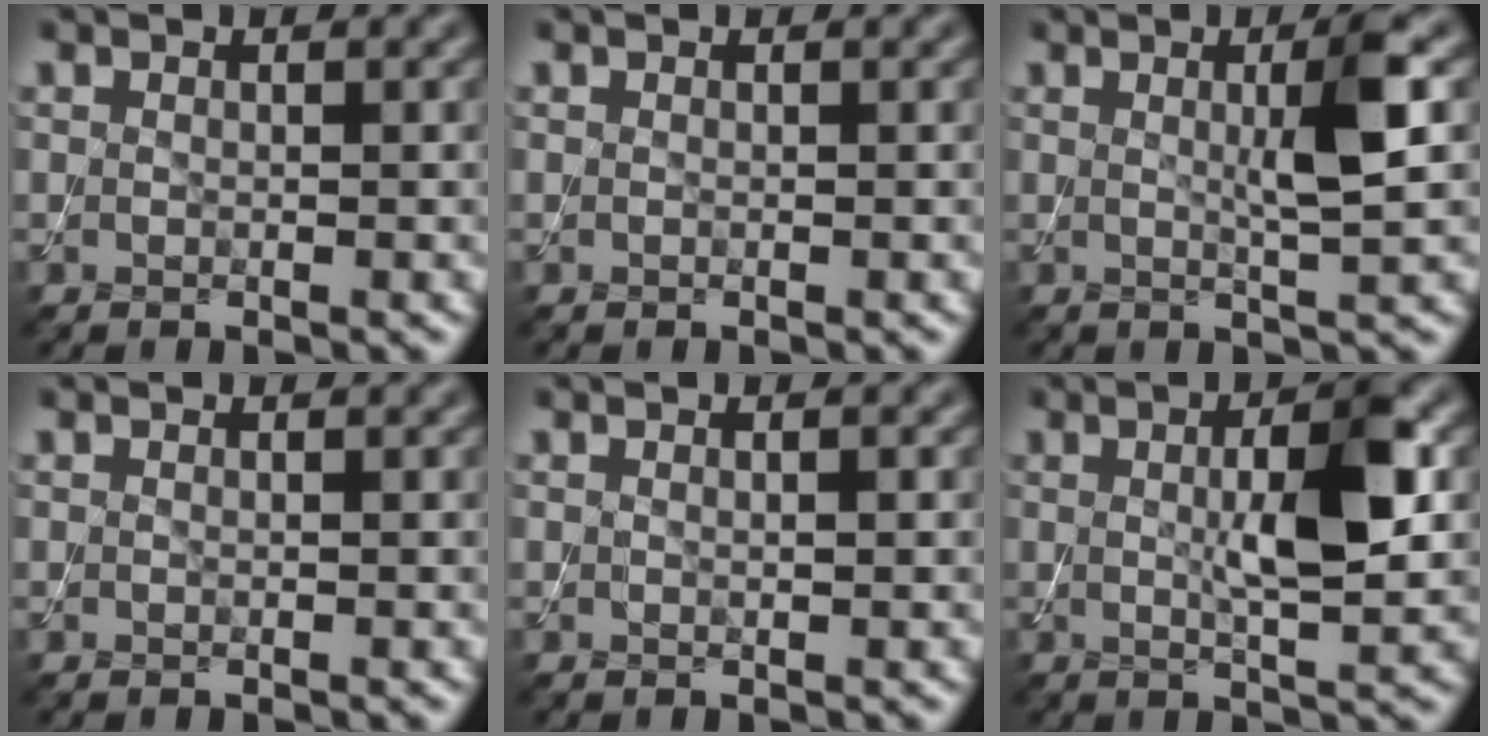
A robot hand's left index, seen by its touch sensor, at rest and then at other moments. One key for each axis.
{"total": 0.0}
{"total": 4.2, "fx": 0.7, "fy": 0.5, "fz": 4.1, "tx": -0.068, "ty": 0.001, "tz": 0.009}
{"total": 0.0}
{"total": 0.6, "fx": 0.1, "fy": 0.1, "fz": 0.6, "tx": -0.012, "ty": 0.002, "tz": 0.001}
{"total": 6.3, "fx": 0.8, "fy": 1.4, "fz": 6.1, "tx": -0.101, "ty": 0.006, "tz": 0.013}